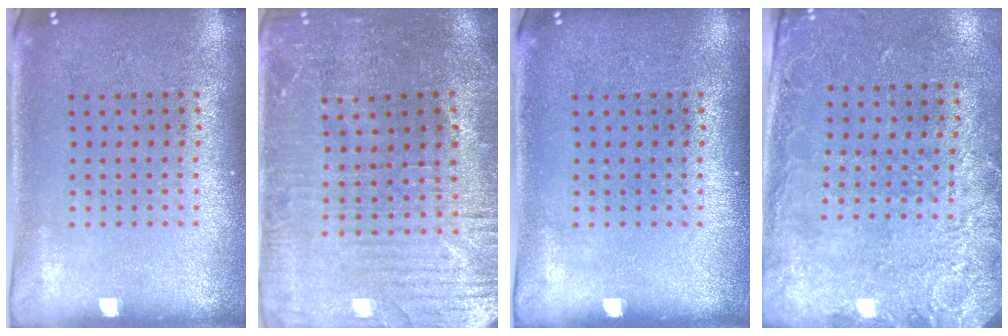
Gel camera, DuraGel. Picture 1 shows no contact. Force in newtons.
{"total": 1.6, "press": 1.5, "slide": 0.5}
{"total": 0.0}
{"total": 2.7, "press": 2.0, "slide": 1.8}